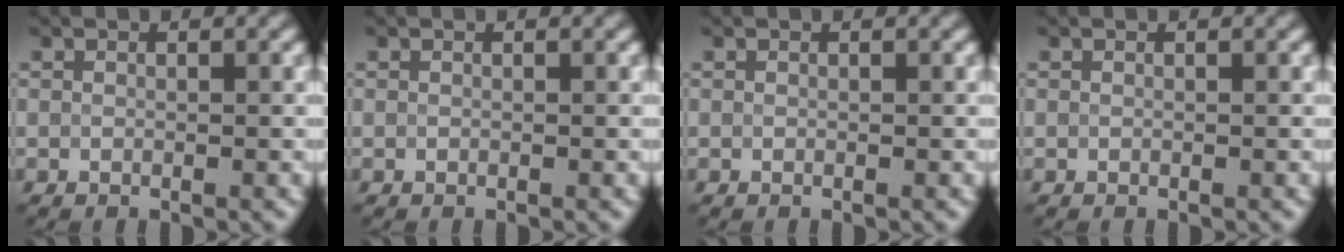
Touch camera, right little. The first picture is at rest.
{"total": 0.0}
{"total": 0.0}
{"total": 0.0}